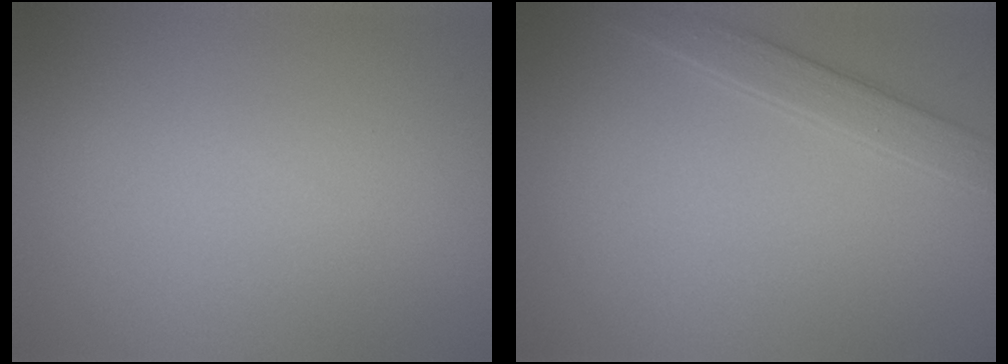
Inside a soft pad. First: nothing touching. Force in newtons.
{"total": 2.2, "press": 2.2, "slide": 0.2}